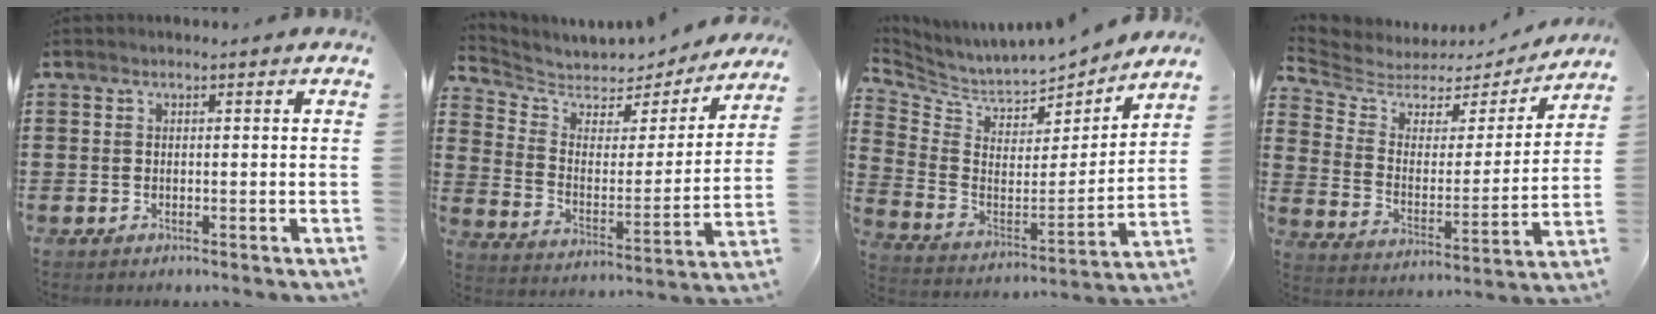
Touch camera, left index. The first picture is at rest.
{"total": 4.9, "force": [4.5, 1.8, 0.6], "torque": [-0.045, -0.038, 0.073]}
{"total": 5.0, "force": [4.7, 1.7, 0.5], "torque": [-0.044, -0.048, 0.079]}
{"total": 4.6, "force": [3.8, 2.3, 1.2], "torque": [-0.054, -0.026, 0.058]}